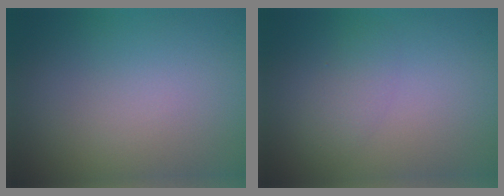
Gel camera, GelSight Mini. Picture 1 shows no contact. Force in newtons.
{"total": 1.9, "press": 1.9, "slide": 0.1}